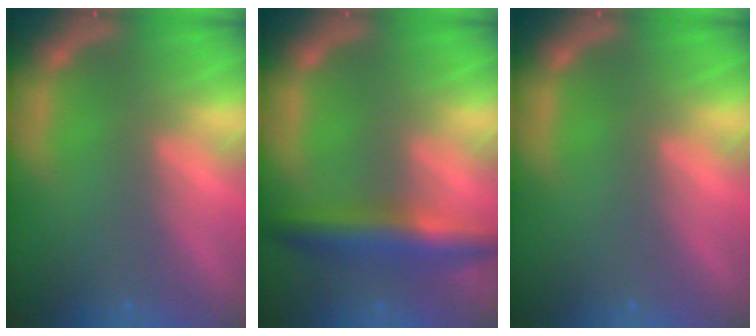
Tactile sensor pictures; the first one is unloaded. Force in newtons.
{"total": 5.5}
{"total": 0.0}